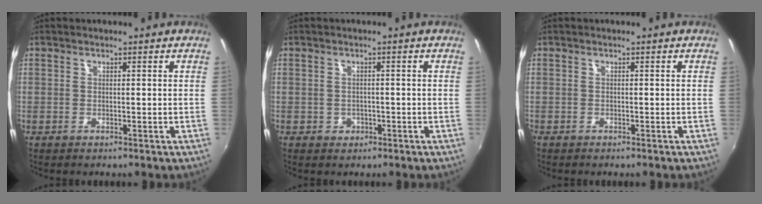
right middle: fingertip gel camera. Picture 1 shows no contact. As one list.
[{"total": 3.2, "force": [-0.8, 2.9, 1.0], "torque": [-0.020, -0.001, -0.006]}, {"total": 0.7, "force": [-0.5, 0.5, 0.2], "torque": [-0.005, -0.001, -0.008]}]